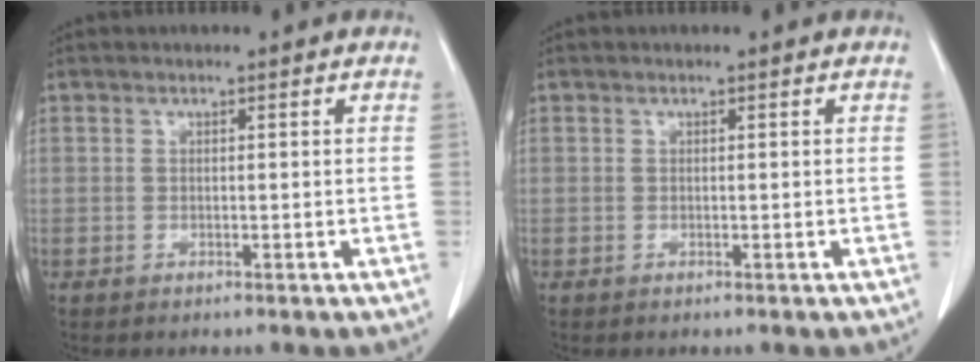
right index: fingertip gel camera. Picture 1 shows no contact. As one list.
[{"total": 0.0}]